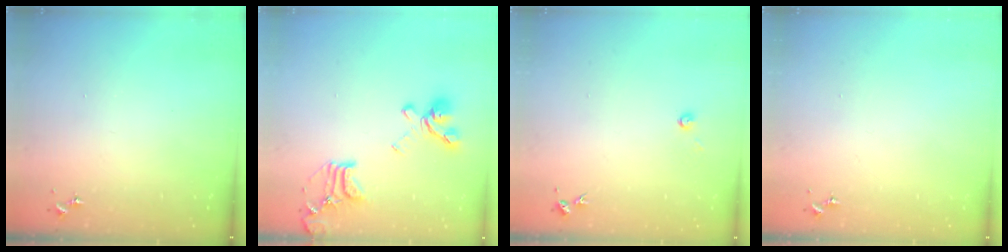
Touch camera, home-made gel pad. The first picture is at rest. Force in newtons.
{"total": 18.0, "press": 17.9, "slide": 1.9}
{"total": 3.5, "press": 3.5, "slide": 0.2}
{"total": 0.0}